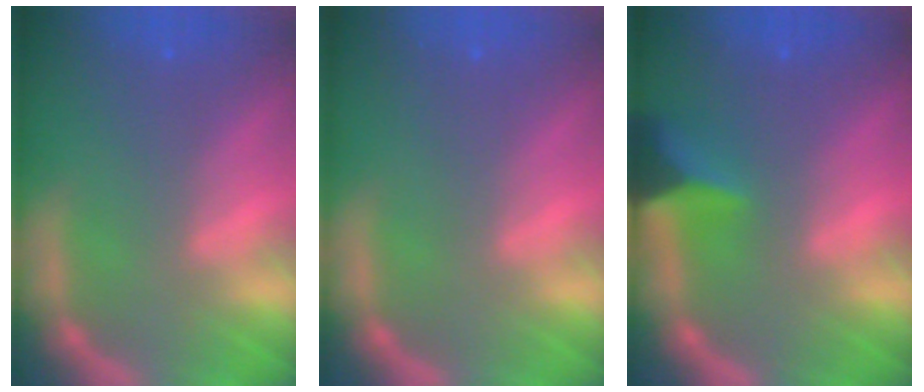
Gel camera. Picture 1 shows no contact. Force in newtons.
{"total": 0.0}
{"total": 4.4}